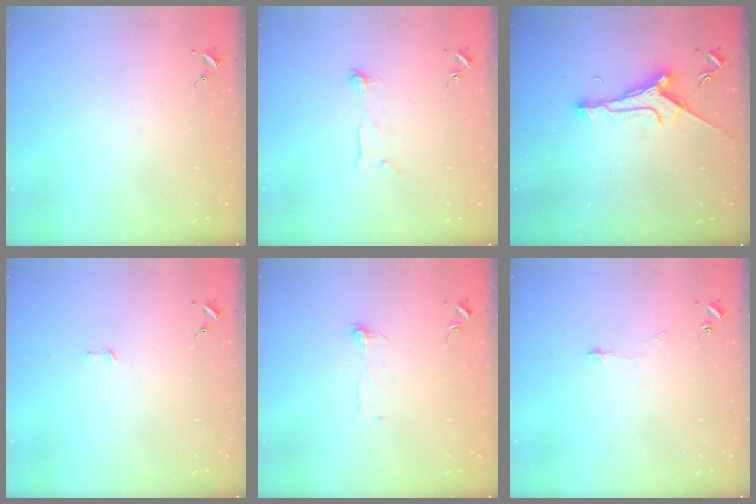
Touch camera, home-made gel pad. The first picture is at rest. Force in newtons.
{"total": 6.1, "press": 6.1, "slide": 0.3}
{"total": 11.4, "press": 11.3, "slide": 1.0}
{"total": 2.8, "press": 2.8, "slide": 0.2}
{"total": 4.3, "press": 4.3, "slide": 0.5}
{"total": 3.1, "press": 3.1, "slide": 0.3}